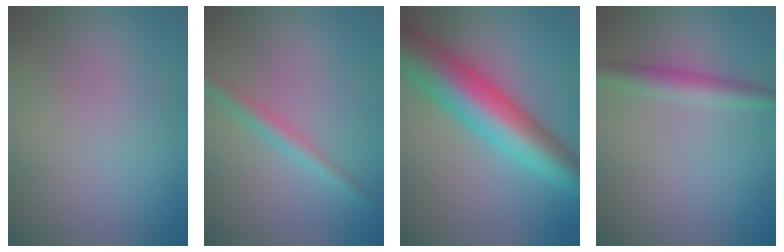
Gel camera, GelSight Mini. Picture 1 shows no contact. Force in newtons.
{"total": 2.2, "press": 2.2, "slide": 0.0}
{"total": 9.8, "press": 9.8, "slide": 0.1}
{"total": 2.5, "press": 2.5, "slide": 0.1}